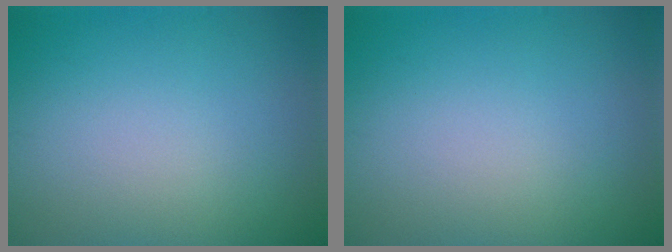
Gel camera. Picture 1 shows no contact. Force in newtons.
{"total": 0.0}